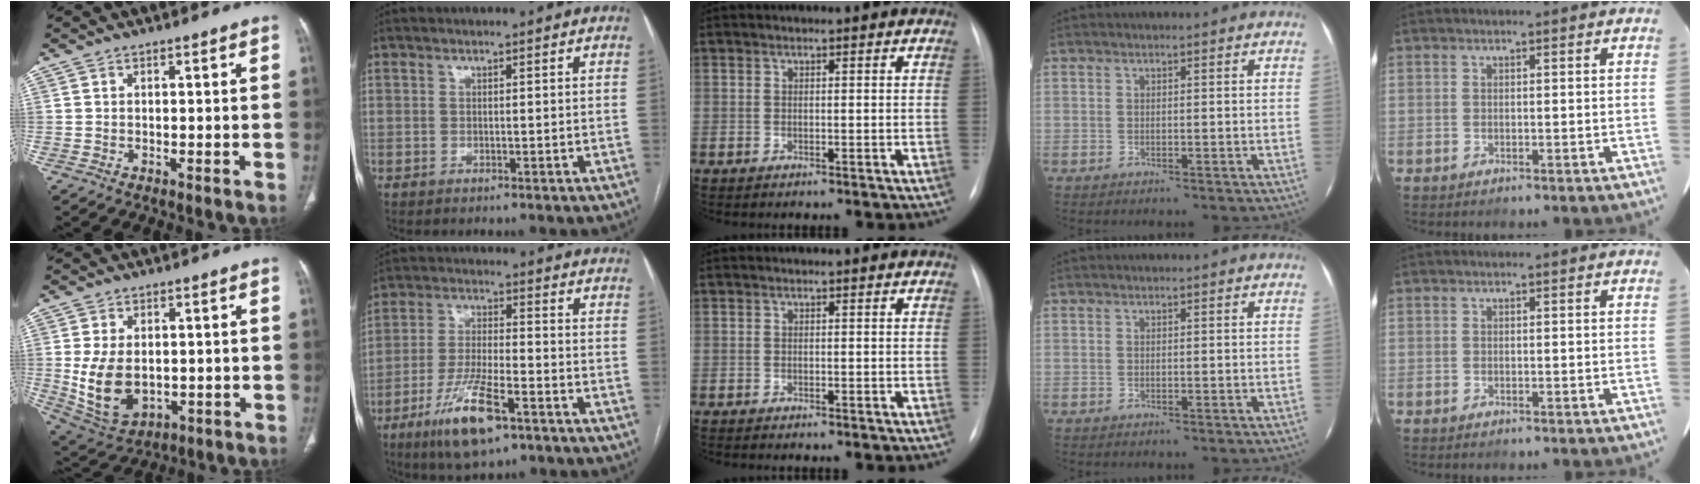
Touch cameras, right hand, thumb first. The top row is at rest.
{"thumb": {"total": 11.3, "force": [-0.7, 7.4, 8.4], "torque": [-0.150, -0.005, 0.011]}, "index": {"total": 11.6, "force": [-6.5, 2.5, 9.2], "torque": [-0.183, -0.018, -0.113]}, "middle": {"total": 0.6, "force": [-0.5, 0.0, 0.3], "torque": [-0.007, -0.001, -0.010]}}